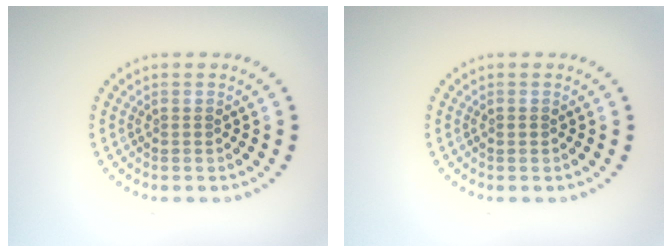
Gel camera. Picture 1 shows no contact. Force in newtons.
{"total": 0.6, "press": 0.6, "slide": 0.1}